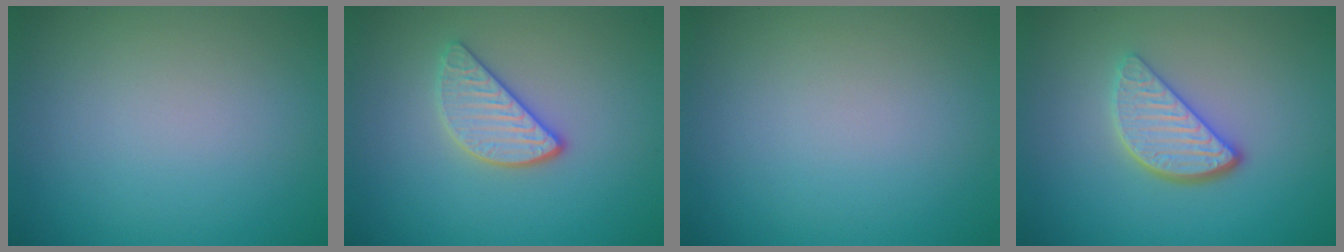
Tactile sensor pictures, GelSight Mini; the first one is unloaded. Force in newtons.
{"total": 2.9, "press": 2.7, "slide": 1.2}
{"total": 0.0}
{"total": 3.9, "press": 3.0, "slide": 2.4}